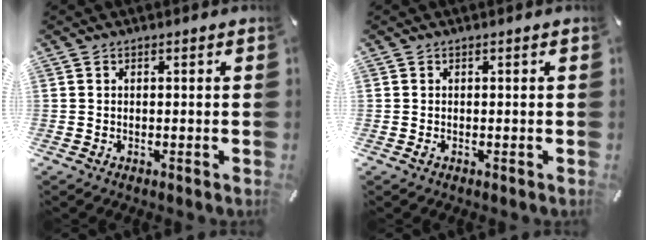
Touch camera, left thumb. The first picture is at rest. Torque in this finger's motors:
{"motor_torque": [0.18, -0.08, 0.18, 0.01, 0.06]}